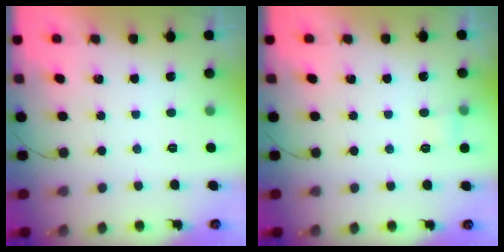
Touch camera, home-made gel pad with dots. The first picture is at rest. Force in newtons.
{"total": 3.5, "press": 3.3, "slide": 1.2}